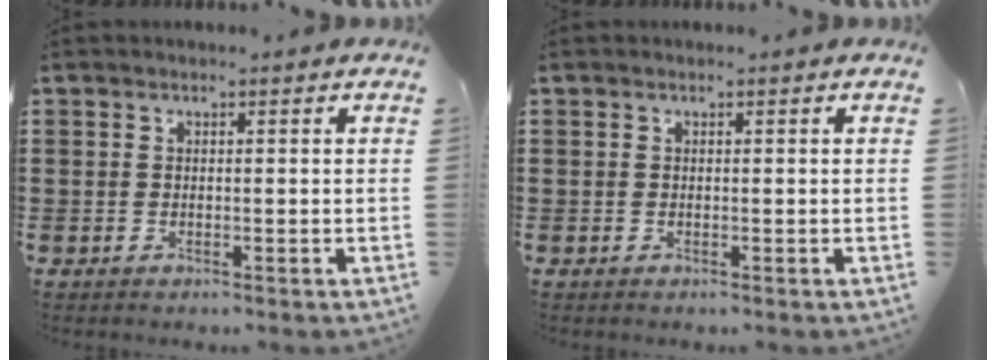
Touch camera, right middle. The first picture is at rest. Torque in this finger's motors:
{"motor_torque": [0.00, 0.00, 0.00, -0.01]}